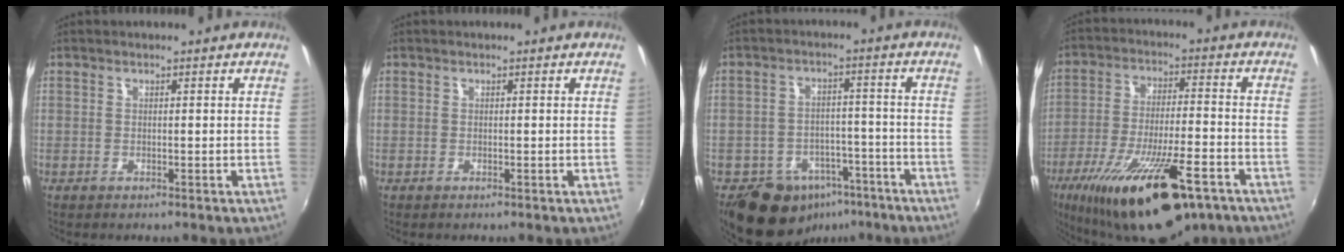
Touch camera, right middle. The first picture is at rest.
{"total": 0.0}
{"total": 13.1, "force": [-8.4, 8.7, 5.1], "torque": [-0.113, 0.016, -0.104]}
{"total": 23.6, "force": [-15.0, 7.1, 16.8], "torque": [-0.308, -0.052, -0.235]}